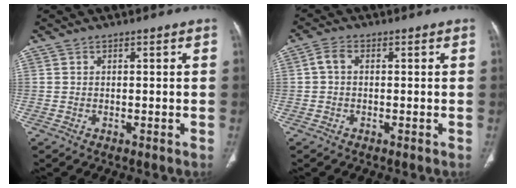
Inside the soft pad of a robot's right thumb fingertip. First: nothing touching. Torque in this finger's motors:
{"motor_torque": [0.00, 0.00, 0.12, -0.12, 0.00]}